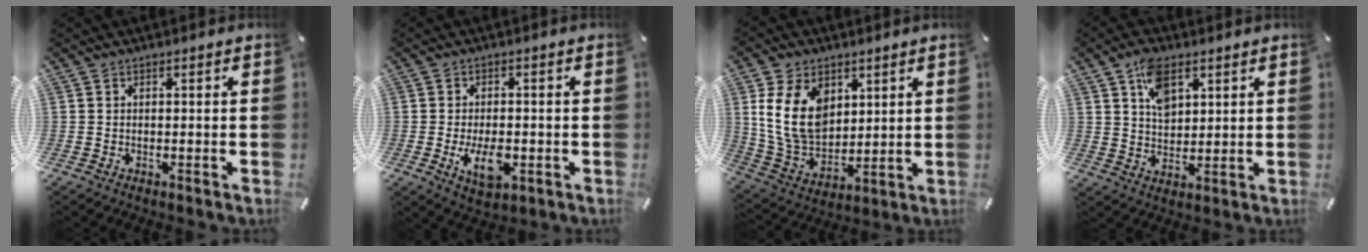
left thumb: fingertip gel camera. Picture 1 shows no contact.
{"total": 7.4, "force": [-2.0, 4.1, 5.9], "torque": [-0.111, -0.005, -0.038]}
{"total": 14.2, "force": [4.5, 10.5, 8.5], "torque": [-0.192, -0.011, 0.083]}
{"total": 8.0, "force": [3.9, 5.1, 4.7], "torque": [-0.075, -0.006, 0.070]}